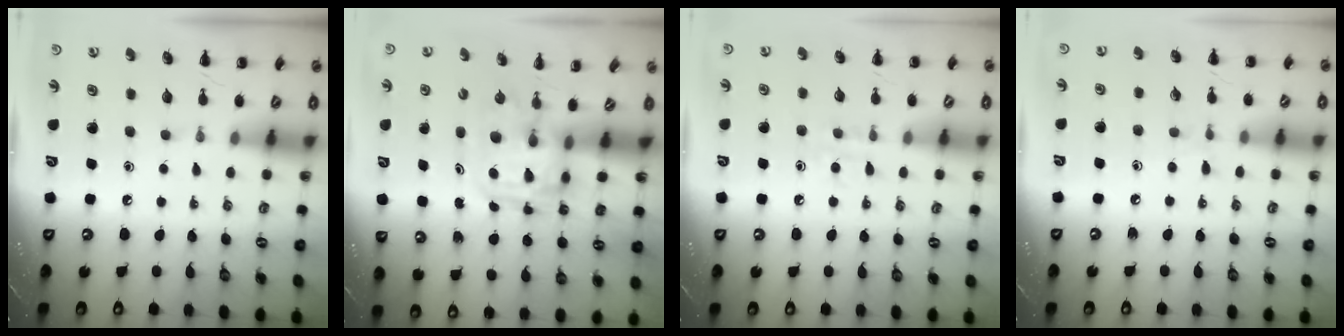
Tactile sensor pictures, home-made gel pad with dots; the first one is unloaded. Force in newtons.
{"total": 3.6, "press": 3.5, "slide": 0.8}
{"total": 4.2, "press": 4.0, "slide": 1.3}
{"total": 5.4, "press": 4.9, "slide": 2.2}